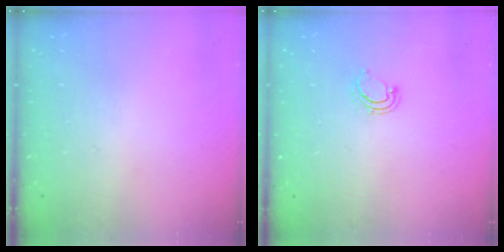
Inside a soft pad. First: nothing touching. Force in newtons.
{"total": 4.6, "press": 4.6, "slide": 0.3}